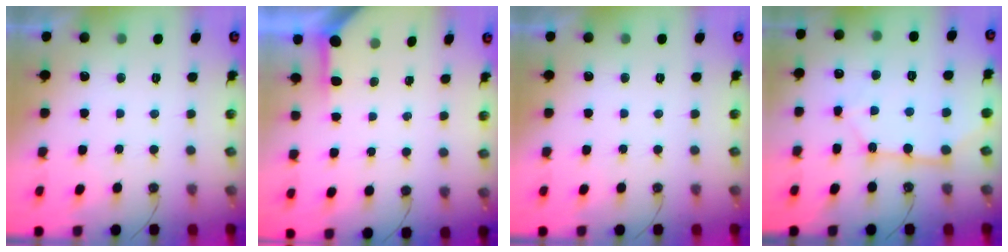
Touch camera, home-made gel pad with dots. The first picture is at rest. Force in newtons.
{"total": 3.4, "press": 3.4, "slide": 0.3}
{"total": 0.0}
{"total": 10.5, "press": 10.5, "slide": 1.1}